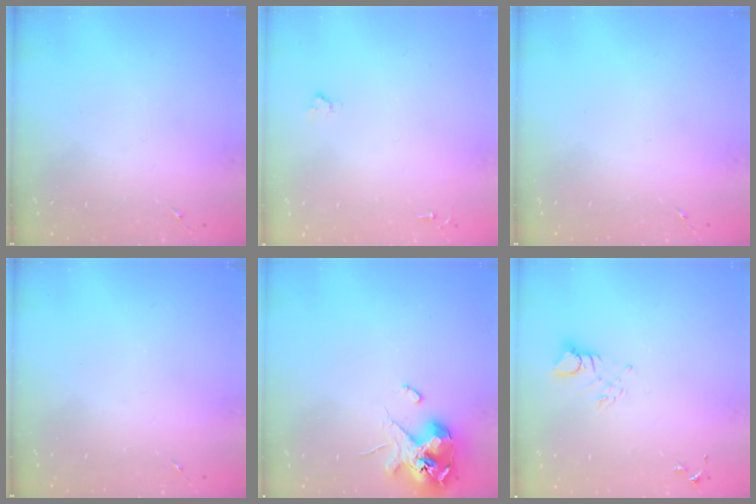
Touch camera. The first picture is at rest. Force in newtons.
{"total": 1.6, "press": 1.6, "slide": 0.2}
{"total": 0.0}
{"total": 0.0}
{"total": 12.4, "press": 12.3, "slide": 1.8}
{"total": 4.6, "press": 4.6, "slide": 0.2}